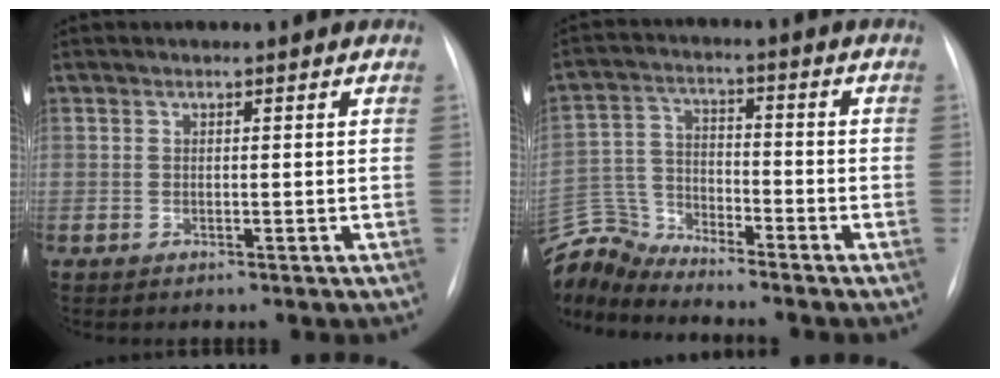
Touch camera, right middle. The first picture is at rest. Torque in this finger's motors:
{"motor_torque": [0.13, -0.22, -0.02, -0.14]}